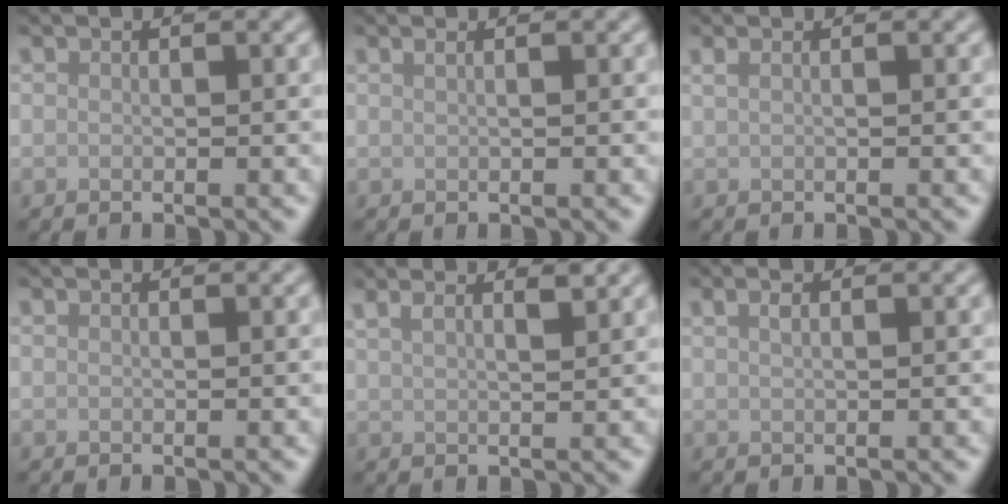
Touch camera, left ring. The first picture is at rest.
{"total": 0.9, "force": [0.5, 0.4, 0.6], "torque": [-0.006, -0.001, 0.003]}
{"total": 1.0, "force": [0.5, 0.5, 0.8], "torque": [-0.015, 0.001, 0.007]}
{"total": 0.0}
{"total": 4.2, "force": [2.8, 1.5, 2.7], "torque": [-0.015, 0.023, 0.012]}
{"total": 1.3, "force": [0.8, 0.4, 0.9], "torque": [-0.017, 0.004, 0.012]}